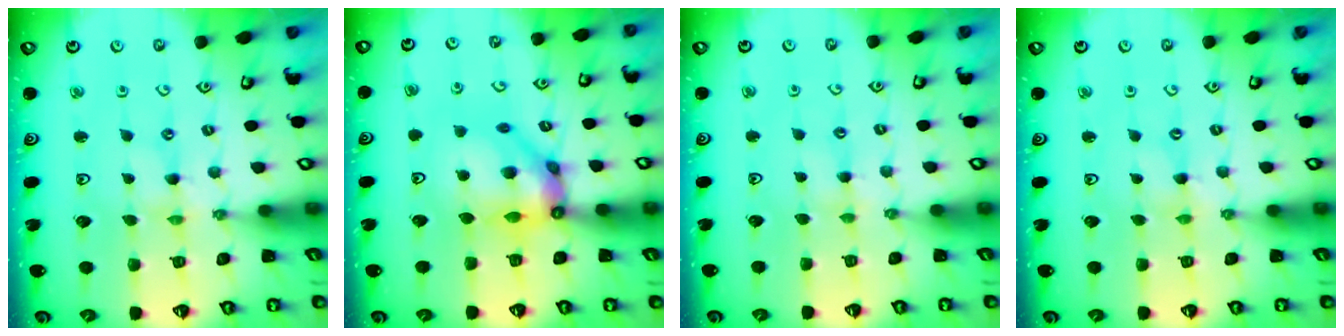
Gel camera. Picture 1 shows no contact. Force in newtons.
{"total": 12.4, "press": 12.2, "slide": 2.4}
{"total": 2.5, "press": 2.5, "slide": 0.3}
{"total": 0.0}